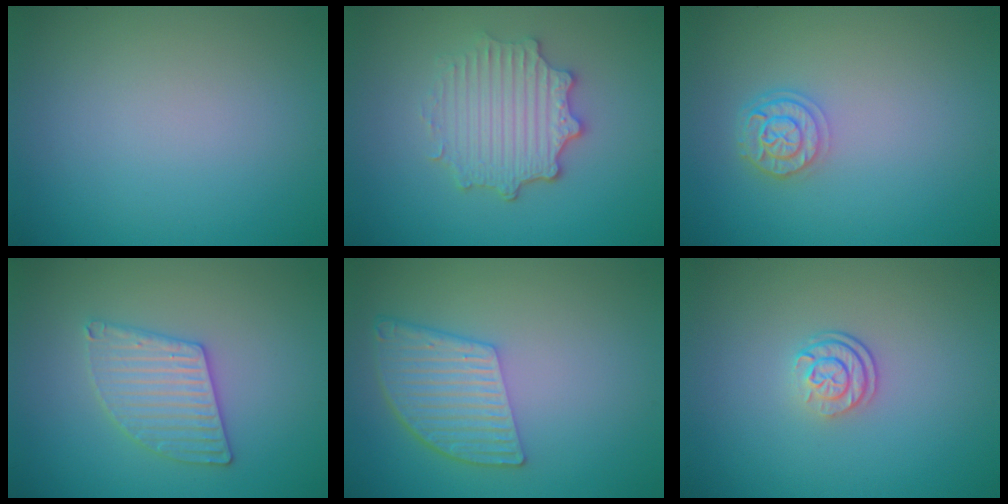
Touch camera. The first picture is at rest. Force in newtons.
{"total": 4.4, "press": 3.6, "slide": 2.6}
{"total": 2.3, "press": 1.9, "slide": 1.3}
{"total": 3.0, "press": 3.0, "slide": 0.2}
{"total": 5.4, "press": 4.0, "slide": 3.7}
{"total": 2.4, "press": 1.7, "slide": 1.7}